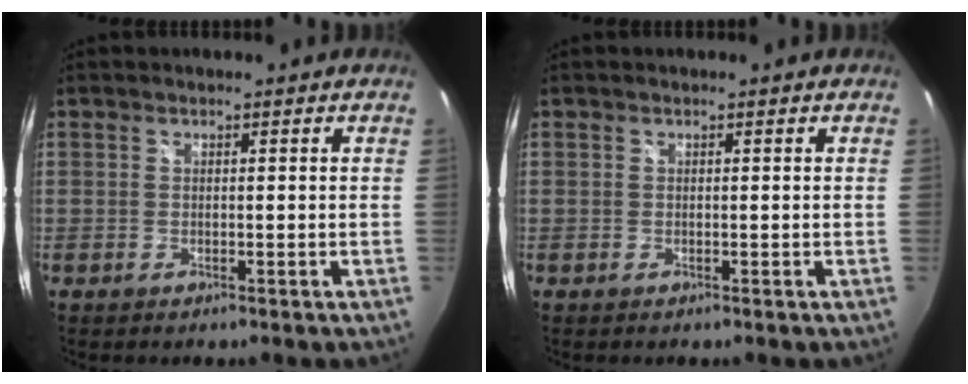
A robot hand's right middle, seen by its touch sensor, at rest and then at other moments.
{"total": 0.0}